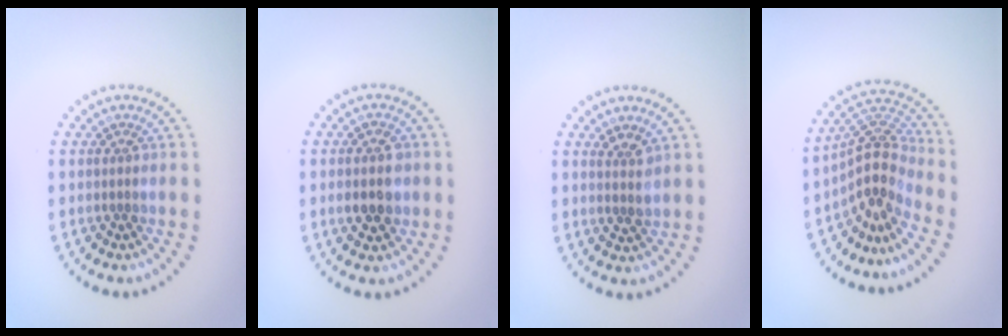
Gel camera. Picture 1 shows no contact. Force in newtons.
{"total": 3.8, "press": 3.8, "slide": 0.2}
{"total": 1.4, "press": 1.2, "slide": 0.6}
{"total": 4.3, "press": 3.0, "slide": 3.1}